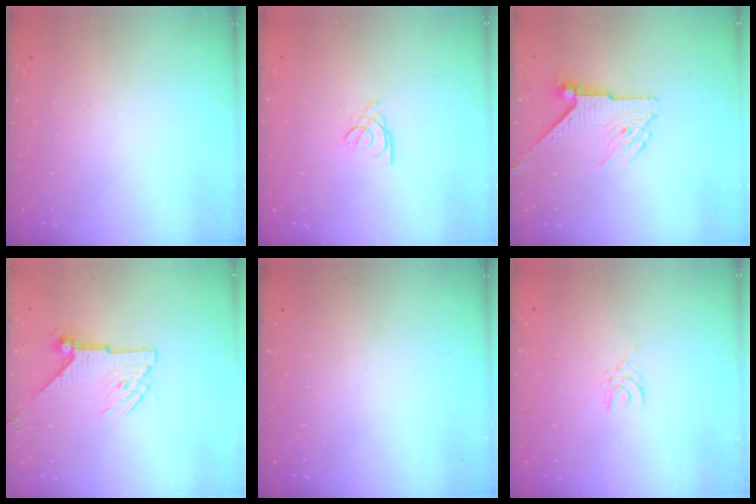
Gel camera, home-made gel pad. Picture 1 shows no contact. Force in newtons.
{"total": 1.8, "press": 1.7, "slide": 0.5}
{"total": 6.4, "press": 6.4, "slide": 0.1}
{"total": 8.3, "press": 8.3, "slide": 0.3}
{"total": 0.0}
{"total": 2.5, "press": 2.5, "slide": 0.2}